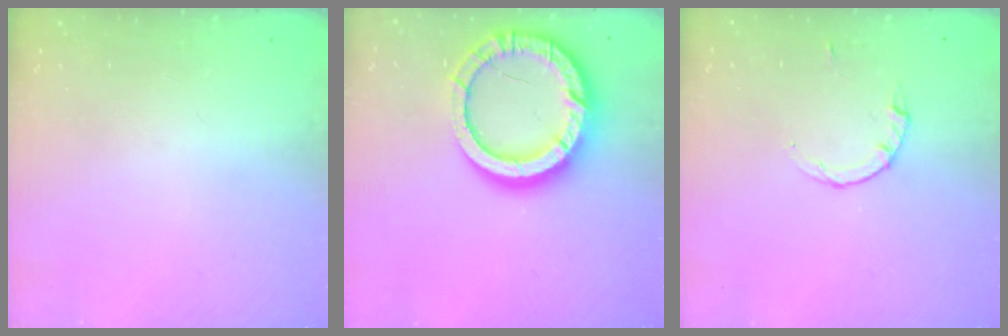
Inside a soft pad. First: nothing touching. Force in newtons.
{"total": 17.9, "press": 17.9, "slide": 1.7}
{"total": 2.2, "press": 2.1, "slide": 0.3}